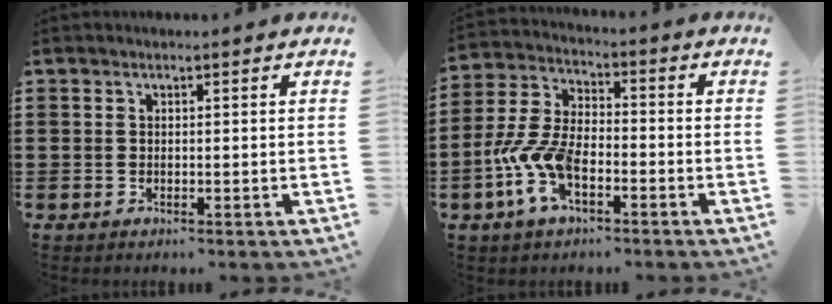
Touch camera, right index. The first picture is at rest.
{"total": 8.9, "force": [-3.7, 4.2, 7.0], "torque": [-0.188, -0.013, -0.076]}